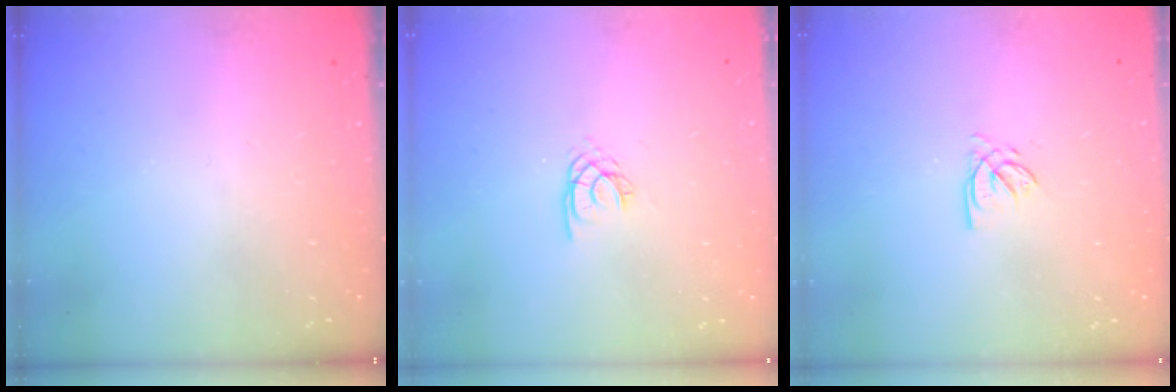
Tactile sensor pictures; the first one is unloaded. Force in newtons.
{"total": 2.0, "press": 1.9, "slide": 0.4}
{"total": 2.3, "press": 2.3, "slide": 0.3}